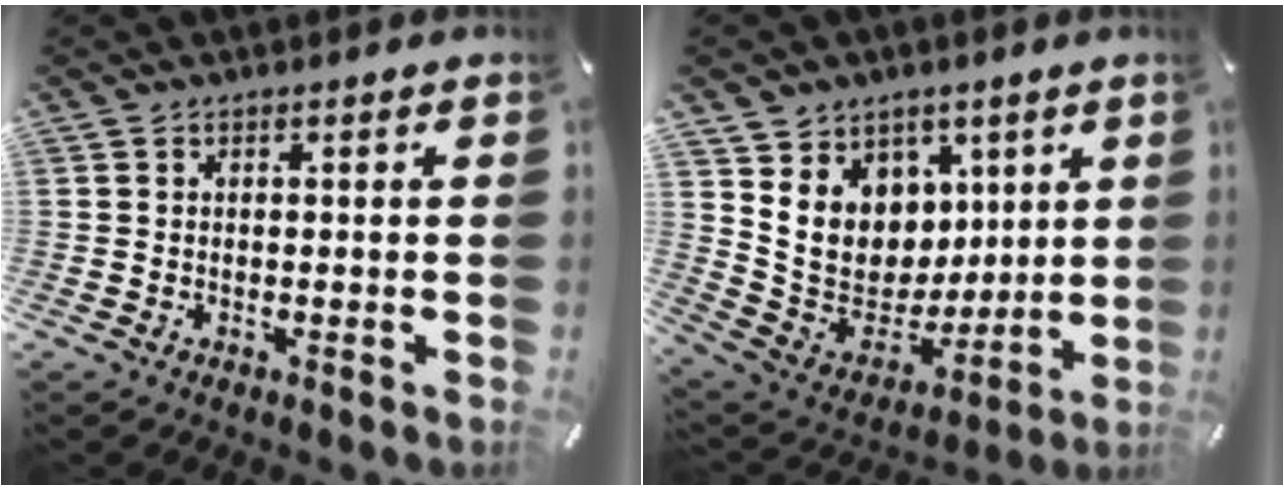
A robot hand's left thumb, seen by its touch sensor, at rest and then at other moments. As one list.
[{"total": 12.9, "force": [4.1, 11.7, 3.7], "torque": [-0.071, -0.041, 0.091]}]